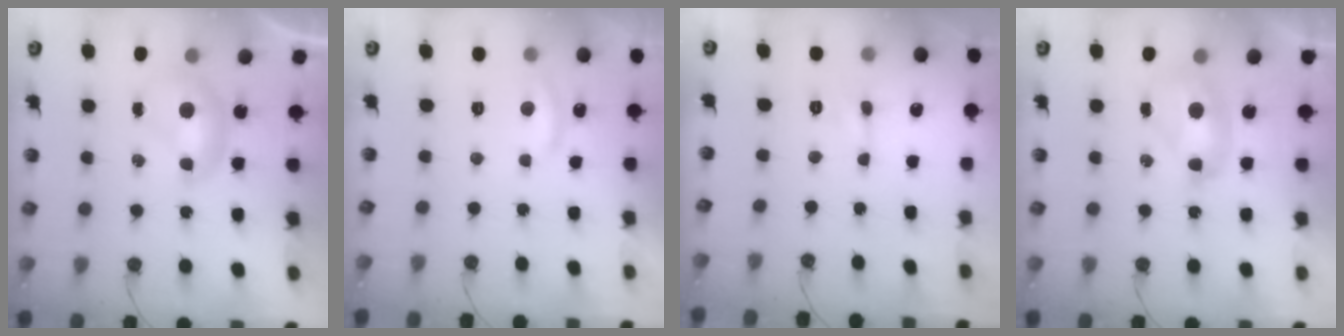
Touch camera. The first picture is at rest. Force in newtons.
{"total": 1.6, "press": 1.5, "slide": 0.5}
{"total": 1.6, "press": 1.5, "slide": 0.4}
{"total": 2.6, "press": 2.6, "slide": 0.1}